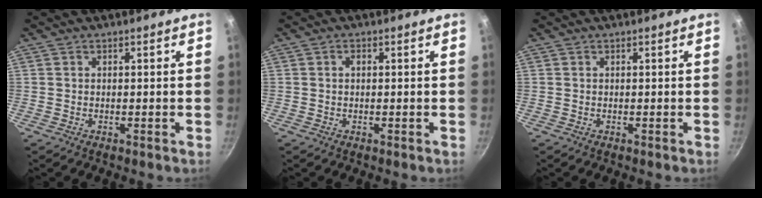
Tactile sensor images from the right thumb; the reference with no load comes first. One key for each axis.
{"total": 0.9, "fx": 0.1, "fy": 0.6, "fz": 0.7, "tx": -0.012, "ty": 0.005, "tz": 0.001}
{"total": 0.0}